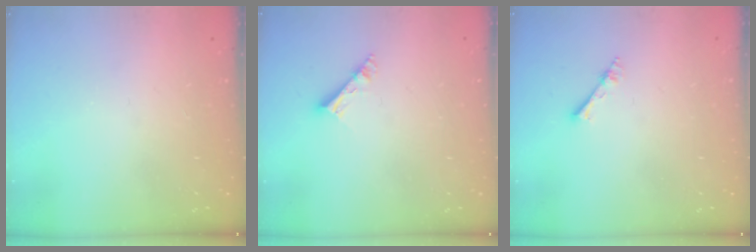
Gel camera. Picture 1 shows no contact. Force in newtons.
{"total": 5.0, "press": 4.9, "slide": 0.4}
{"total": 4.0, "press": 3.9, "slide": 0.5}